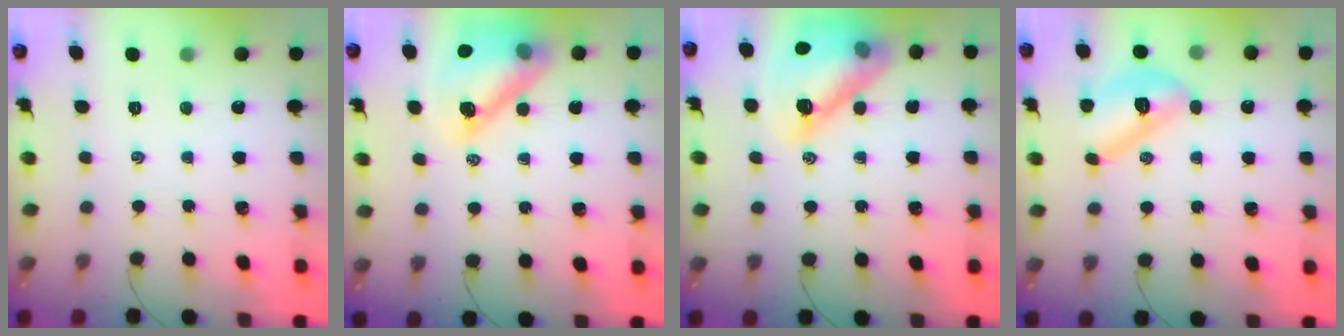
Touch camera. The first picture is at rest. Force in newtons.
{"total": 15.6, "press": 14.9, "slide": 4.6}
{"total": 17.7, "press": 17.5, "slide": 2.4}
{"total": 10.5, "press": 10.5, "slide": 0.3}